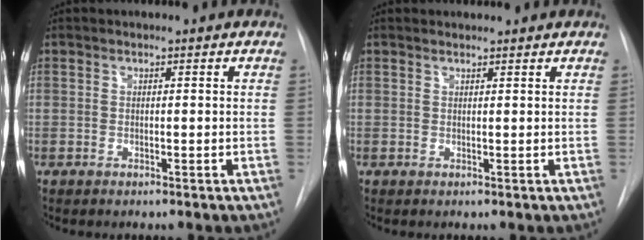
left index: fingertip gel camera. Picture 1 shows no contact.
{"total": 1.5, "force": [1.4, 0.1, 0.0], "torque": [-0.010, 0.012, 0.024]}